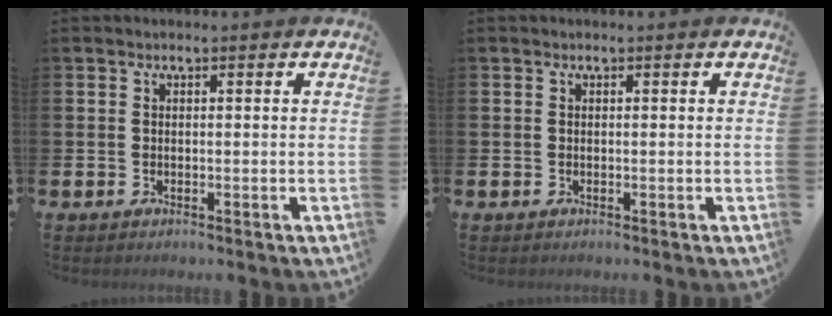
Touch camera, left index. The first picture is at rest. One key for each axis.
{"total": 0.0}